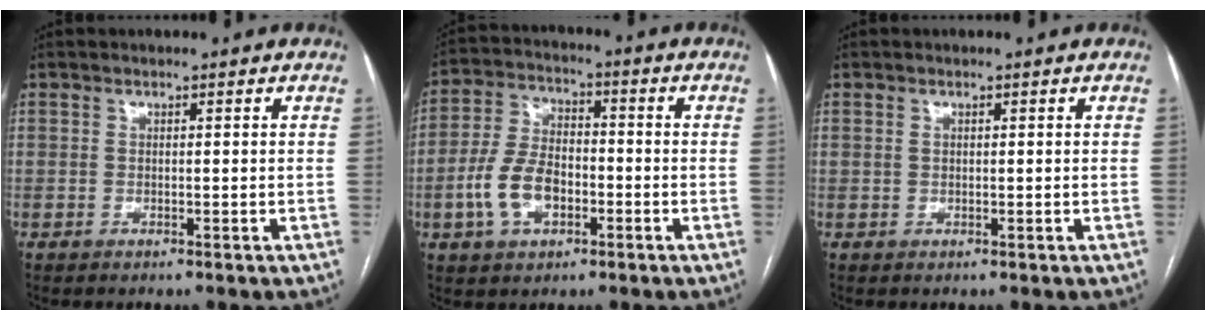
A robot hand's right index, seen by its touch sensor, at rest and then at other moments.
{"total": 9.5, "force": [-3.0, 5.5, 7.2], "torque": [-0.162, 0.015, -0.057]}
{"total": 0.5, "force": [0.2, 0.4, 0.3], "torque": [-0.007, 0.004, 0.004]}